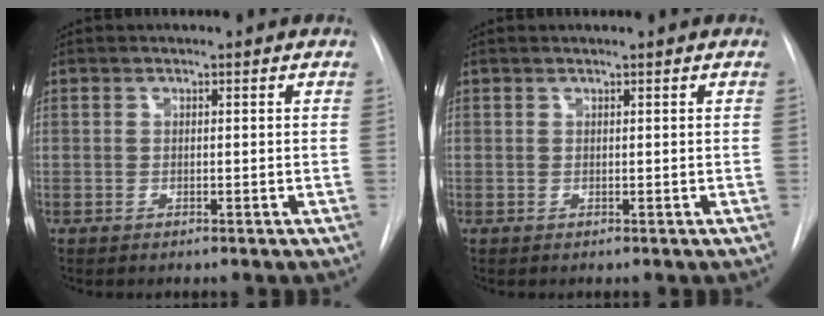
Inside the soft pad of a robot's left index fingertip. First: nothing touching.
{"total": 0.0}